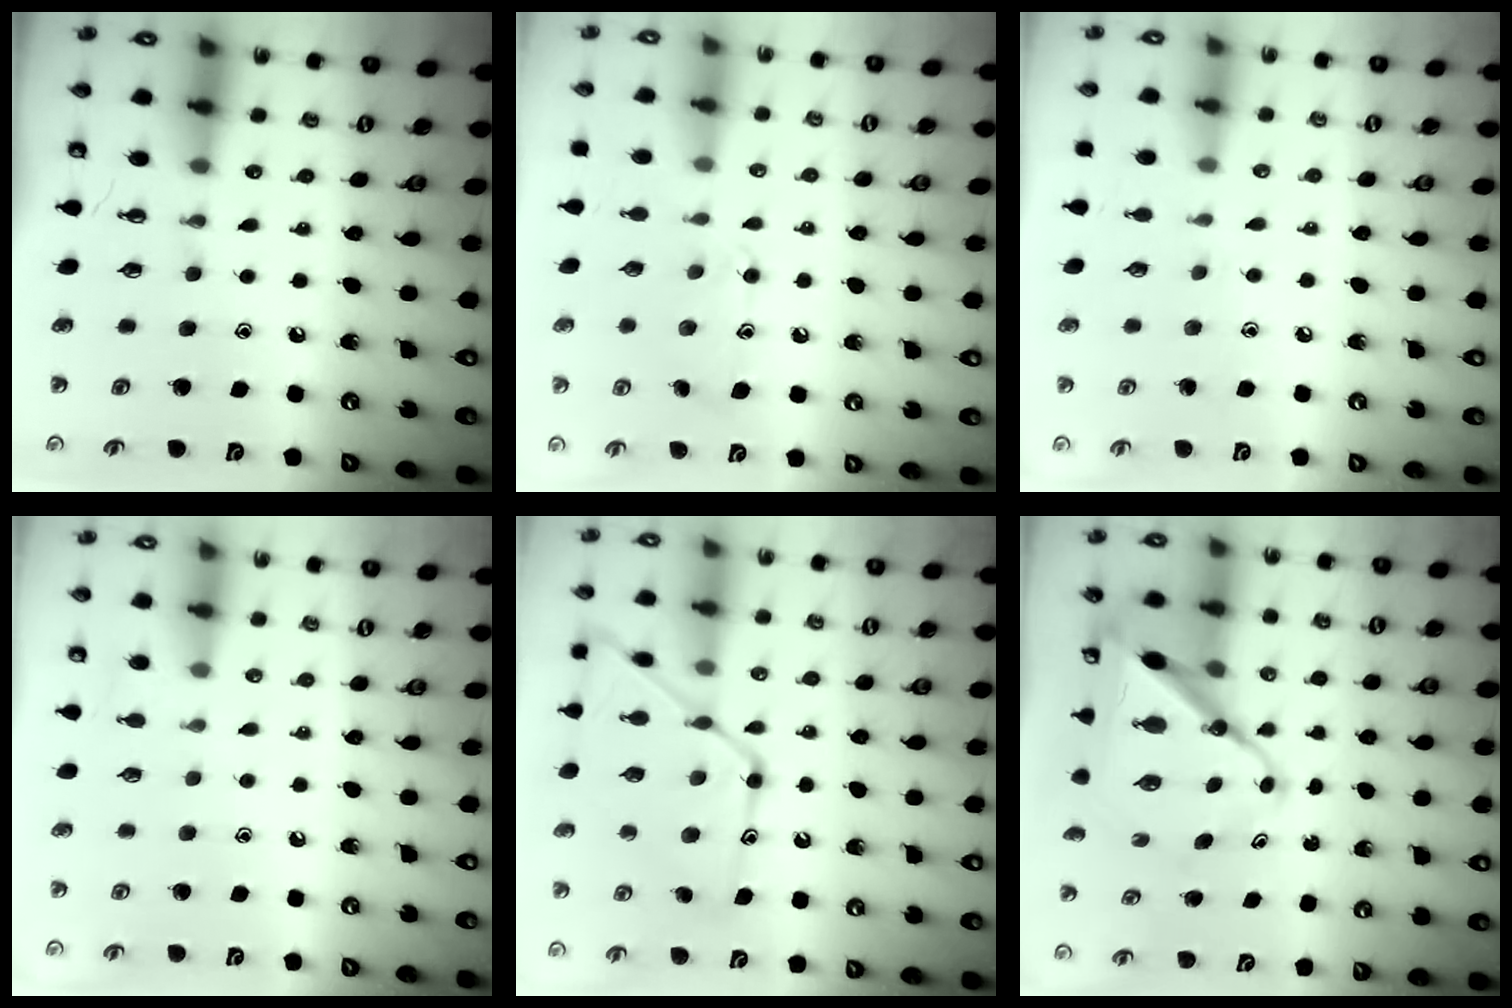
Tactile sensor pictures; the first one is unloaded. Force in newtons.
{"total": 9.7, "press": 9.7, "slide": 0.5}
{"total": 4.6, "press": 4.6, "slide": 0.5}
{"total": 3.4, "press": 3.3, "slide": 0.3}
{"total": 17.1, "press": 17.1, "slide": 1.3}
{"total": 11.3, "press": 11.2, "slide": 0.8}